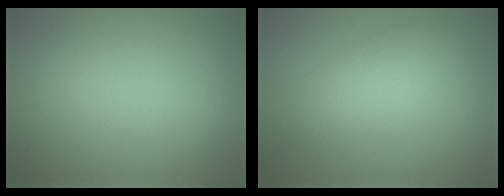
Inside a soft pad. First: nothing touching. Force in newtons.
{"total": 3.2, "press": 3.2, "slide": 0.1}